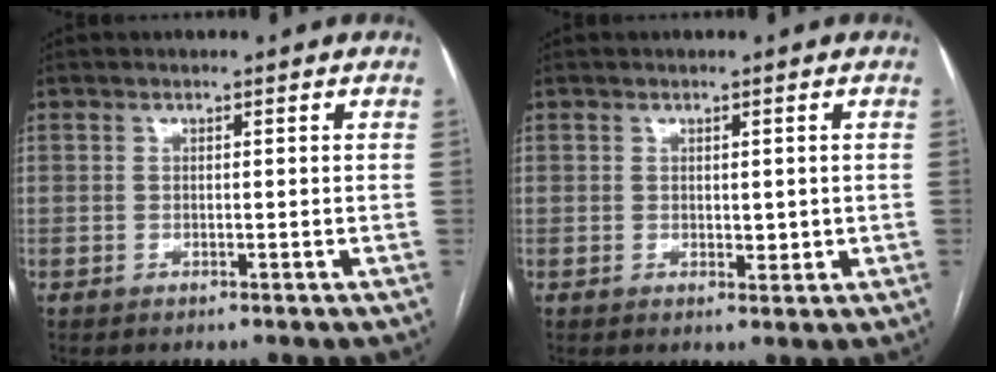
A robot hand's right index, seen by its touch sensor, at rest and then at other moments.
{"total": 2.0, "force": [0.1, 1.0, 1.7], "torque": [-0.022, -0.006, 0.005]}